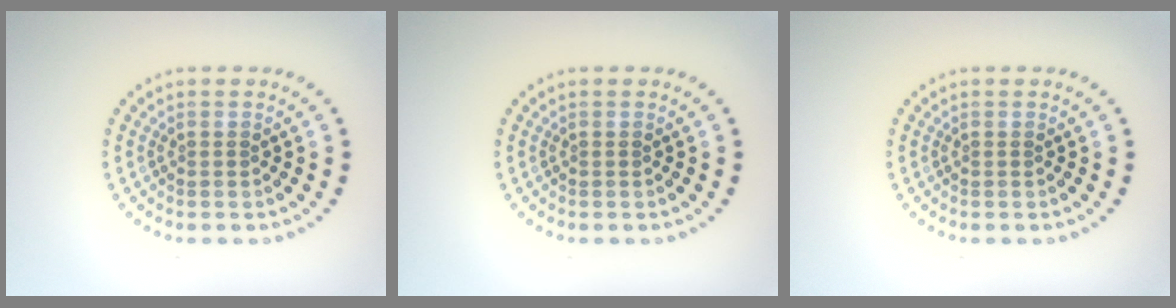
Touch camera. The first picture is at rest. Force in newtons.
{"total": 0.0}
{"total": 0.0}